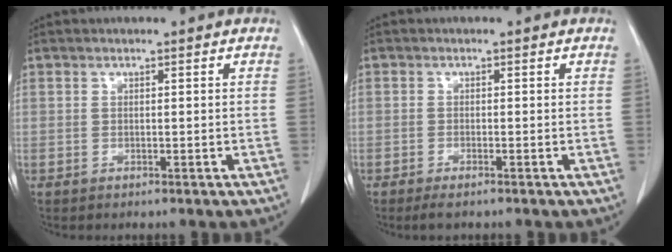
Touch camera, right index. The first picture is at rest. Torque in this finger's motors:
{"motor_torque": [0.20, -0.16, 0.03, 0.02]}